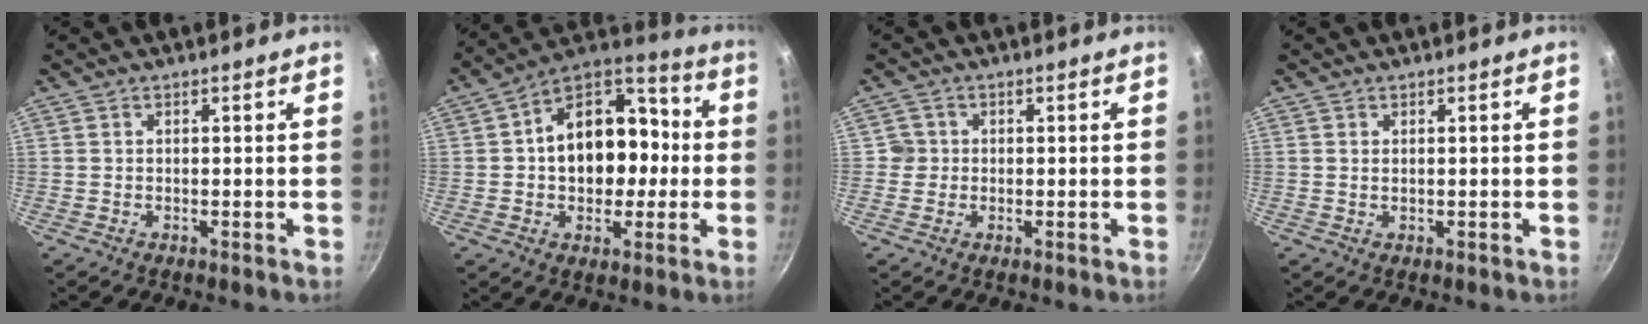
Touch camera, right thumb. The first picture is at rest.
{"total": 18.3, "force": [0.4, 12.2, 13.6], "torque": [-0.155, 0.038, -0.001]}
{"total": 2.2, "force": [0.0, 2.2, 0.1], "torque": [0.015, 0.007, -0.003]}
{"total": 0.5, "force": [0.2, 0.3, 0.4], "torque": [-0.007, -0.001, 0.005]}